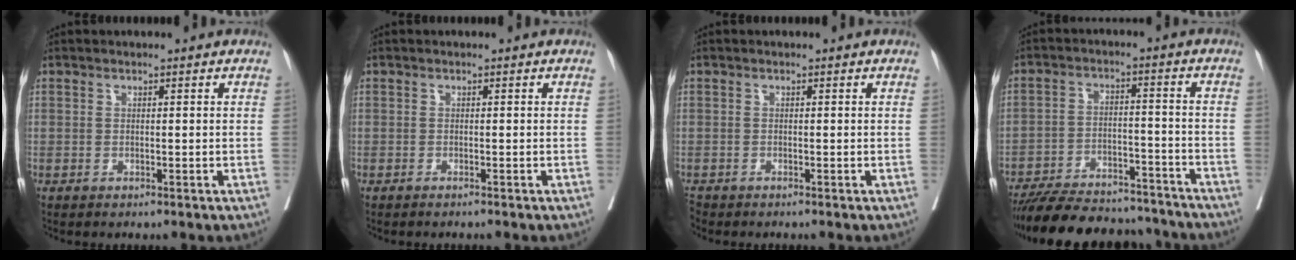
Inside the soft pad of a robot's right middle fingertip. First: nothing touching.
{"total": 1.8, "force": [-1.5, -0.1, 0.8], "torque": [-0.011, -0.002, -0.020]}
{"total": 0.9, "force": [-0.8, 0.1, 0.0], "torque": [-0.003, -0.004, -0.018]}
{"total": 19.7, "force": [-17.9, 5.0, 6.5], "torque": [-0.125, 0.000, -0.260]}